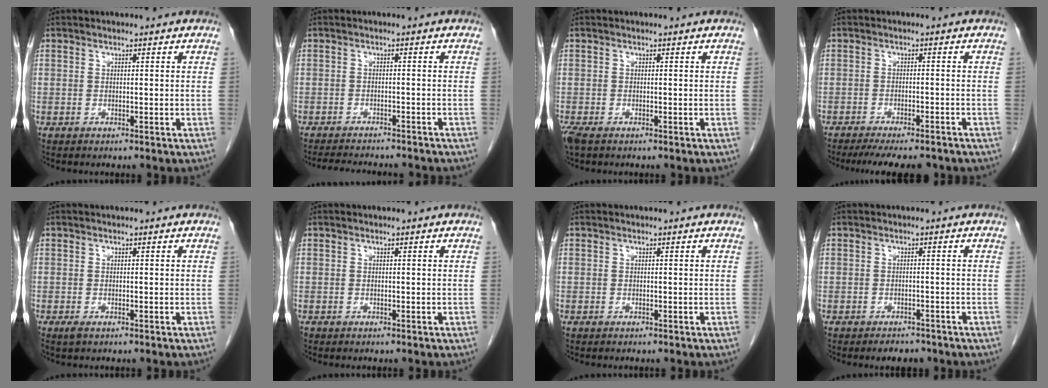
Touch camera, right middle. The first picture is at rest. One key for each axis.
{"total": 10.8, "fx": -9.8, "fy": 1.8, "fz": 4.2, "tx": -0.061, "ty": -0.011, "tz": -0.124}
{"total": 2.8, "fx": -1.9, "fy": 1.1, "fz": 1.7, "tx": -0.044, "ty": -0.011, "tz": -0.032}
{"total": 10.6, "fx": -9.2, "fy": 2.1, "fz": 4.9, "tx": -0.069, "ty": -0.010, "tz": -0.122}
{"total": 0.9, "fx": -0.5, "fy": 0.3, "fz": 0.6, "tx": -0.014, "ty": -0.002, "tz": -0.006}
{"total": 0.0}
{"total": 0.0}
{"total": 2.9, "fx": -2.3, "fy": 1.4, "fz": 0.9, "tx": -0.013, "ty": 0.001, "tz": -0.028}